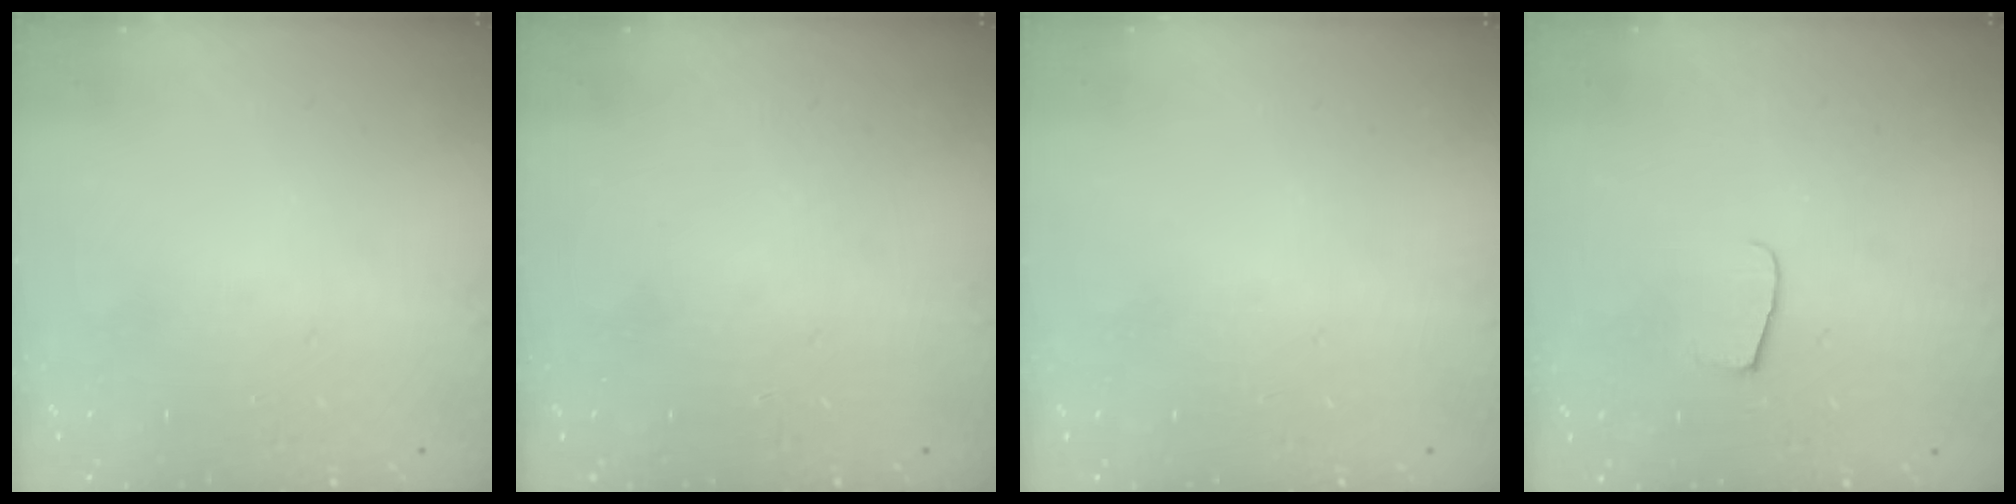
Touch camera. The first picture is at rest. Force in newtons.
{"total": 0.0}
{"total": 0.0}
{"total": 5.3, "press": 5.2, "slide": 0.4}